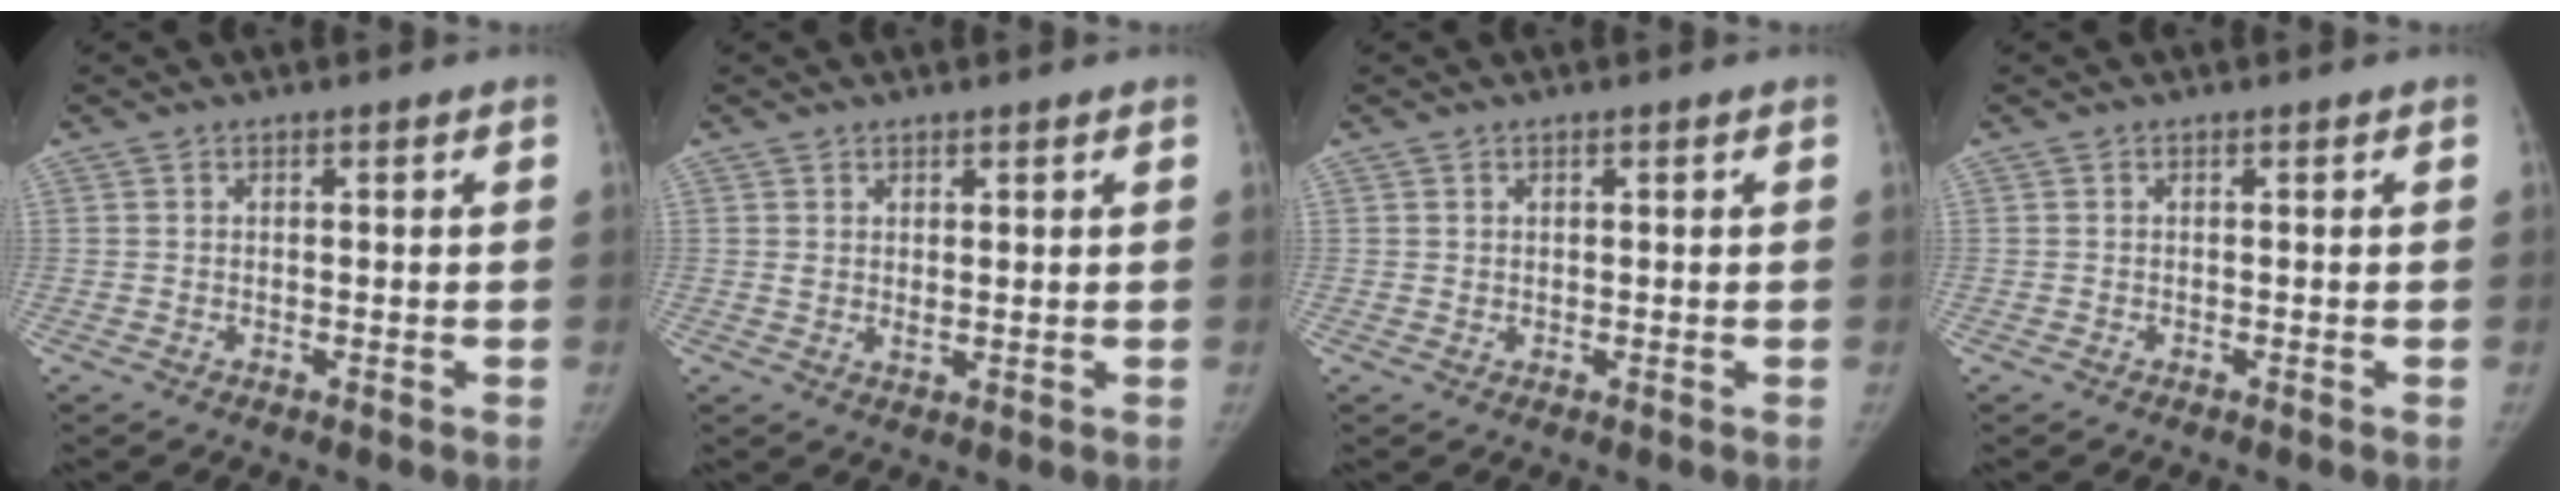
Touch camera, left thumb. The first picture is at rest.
{"total": 2.0, "force": [0.9, 0.8, 1.6], "torque": [-0.027, -0.011, 0.019]}
{"total": 0.6, "force": [0.4, 0.4, 0.2], "torque": [0.005, -0.002, 0.006]}
{"total": 0.0}